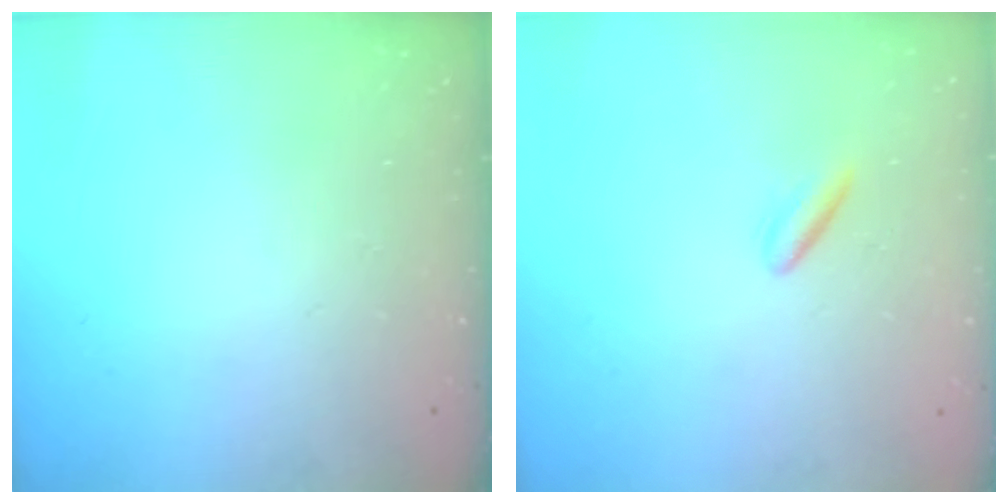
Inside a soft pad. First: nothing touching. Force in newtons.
{"total": 2.2, "press": 2.0, "slide": 0.9}